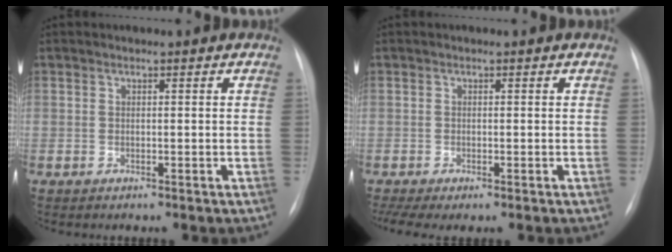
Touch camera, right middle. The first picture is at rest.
{"total": 3.6, "force": [-2.2, 1.1, 2.7], "torque": [-0.056, -0.008, -0.038]}